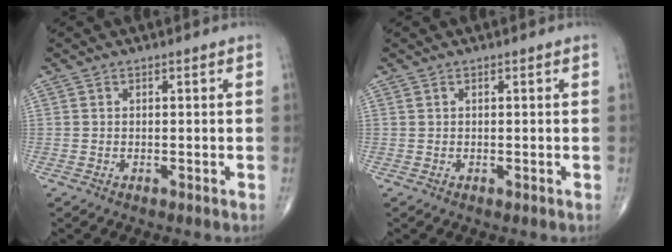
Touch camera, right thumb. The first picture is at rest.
{"total": 0.0}